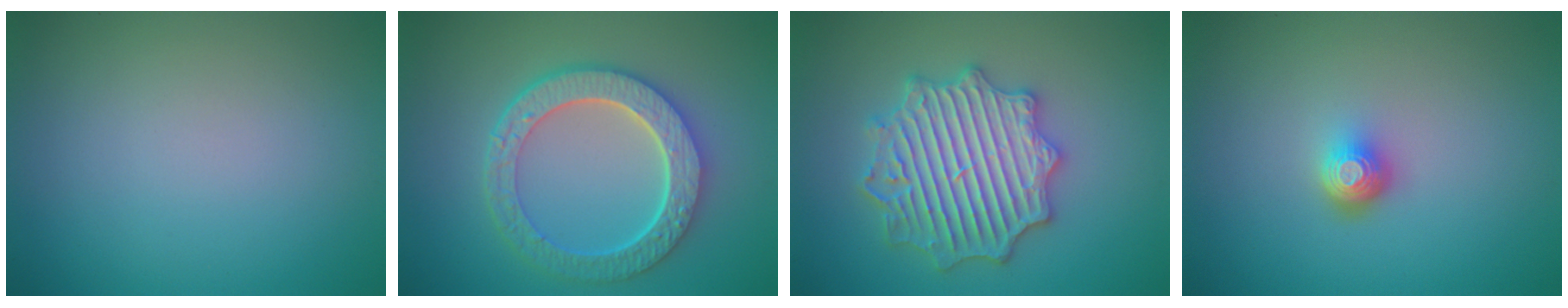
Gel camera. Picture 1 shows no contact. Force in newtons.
{"total": 6.7, "press": 5.3, "slide": 4.2}
{"total": 6.7, "press": 6.6, "slide": 1.2}
{"total": 2.0, "press": 1.4, "slide": 1.4}